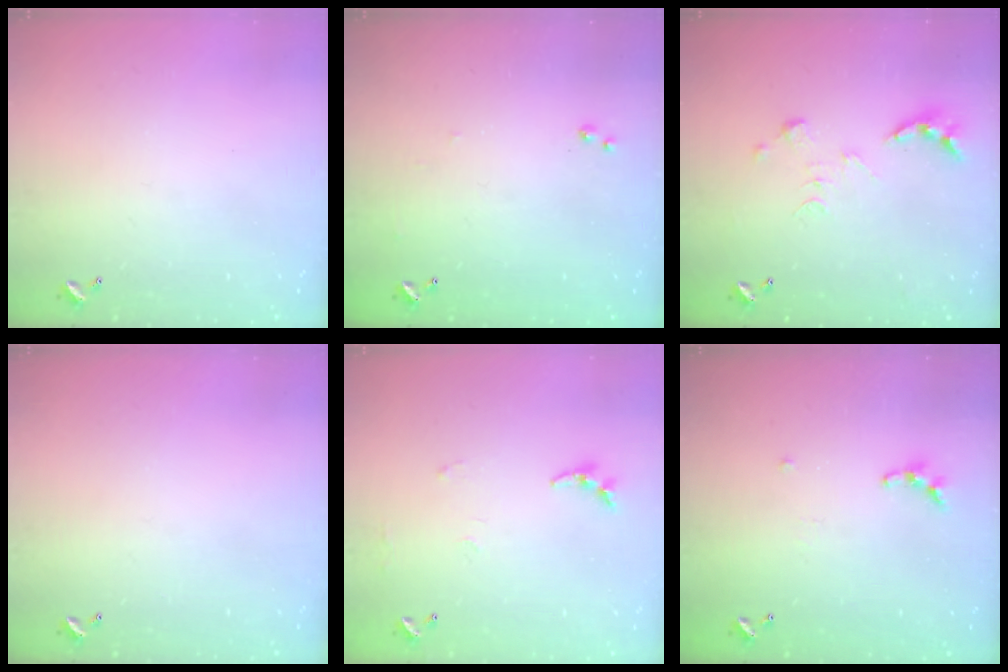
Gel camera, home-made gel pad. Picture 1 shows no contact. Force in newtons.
{"total": 5.2, "press": 5.2, "slide": 0.6}
{"total": 0.0}
{"total": 0.0}
{"total": 5.4, "press": 5.3, "slide": 0.6}
{"total": 4.9, "press": 4.9, "slide": 0.5}